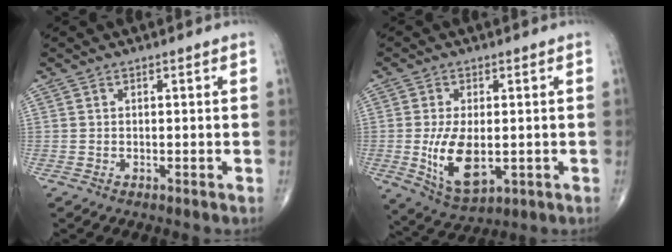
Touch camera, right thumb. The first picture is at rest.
{"total": 10.5, "force": [-1.3, 5.4, 8.9], "torque": [-0.160, -0.016, -0.009]}